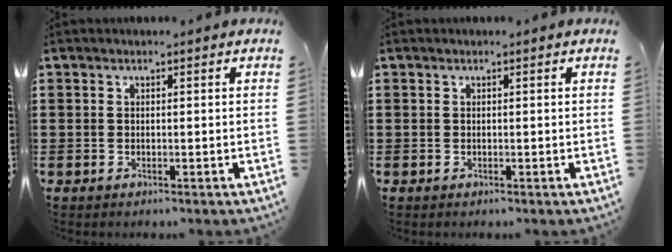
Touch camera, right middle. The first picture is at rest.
{"total": 0.0}